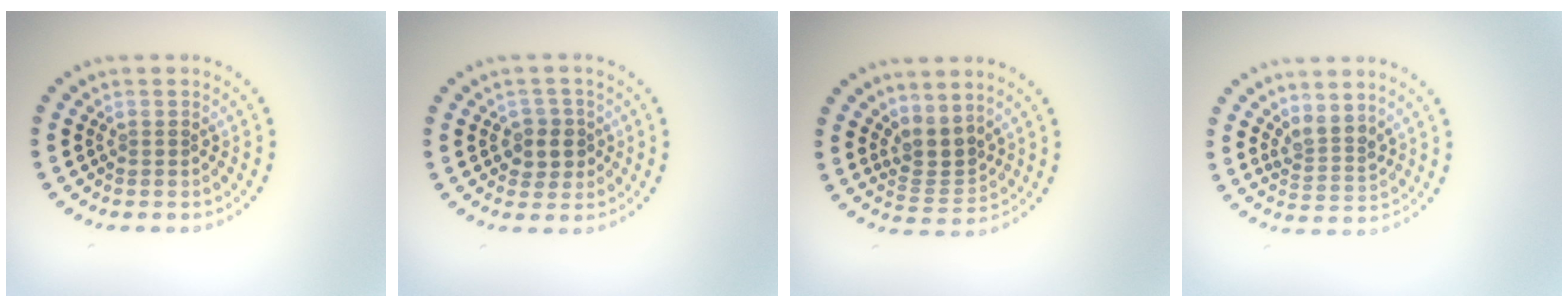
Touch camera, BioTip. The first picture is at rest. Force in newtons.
{"total": 2.5, "press": 2.3, "slide": 0.9}
{"total": 2.8, "press": 2.1, "slide": 1.8}
{"total": 2.4, "press": 1.8, "slide": 1.5}